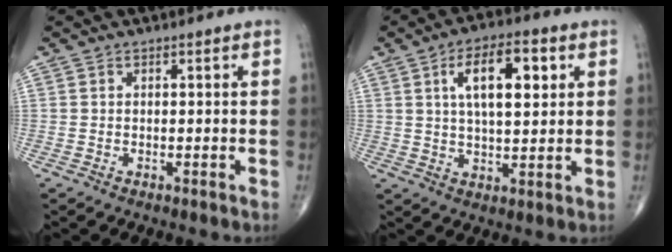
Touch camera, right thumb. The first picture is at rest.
{"total": 11.6, "force": [3.7, 4.9, 9.9], "torque": [-0.148, -0.003, 0.061]}